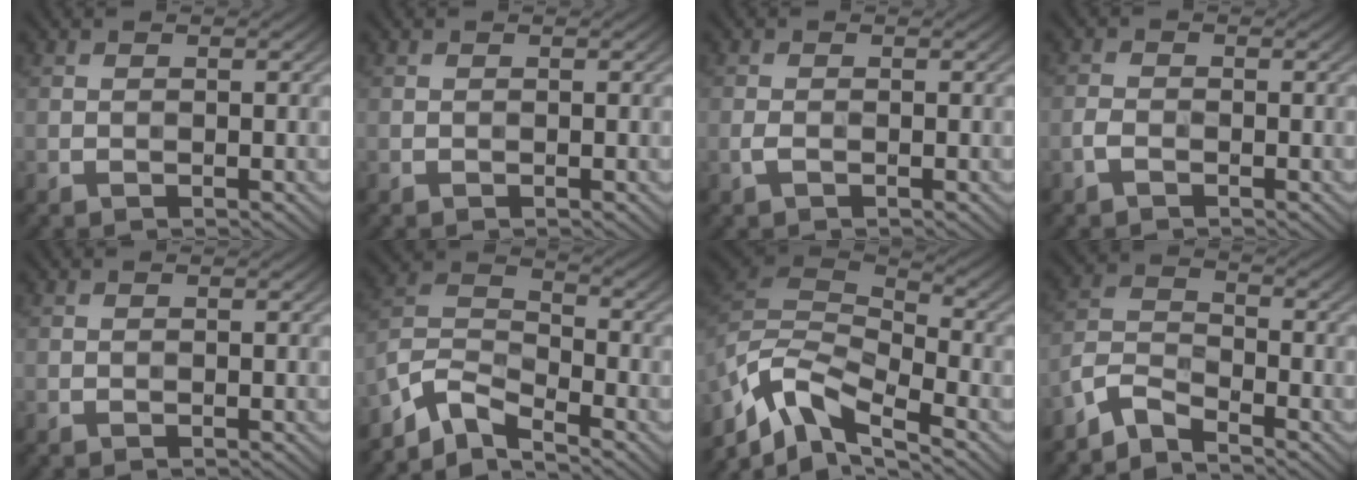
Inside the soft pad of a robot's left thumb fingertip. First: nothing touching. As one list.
[{"total": 0.0}, {"total": 1.1, "force": [-0.5, 0.5, 0.9], "torque": [-0.026, 0.000, -0.013]}, {"total": 1.6, "force": [-1.0, 0.8, 0.9], "torque": [-0.020, 0.001, -0.024]}, {"total": 0.0}, {"total": 7.2, "force": [-6.0, 2.1, 3.4], "torque": [-0.071, -0.005, -0.139]}, {"total": 10.8, "force": [-6.7, 4.2, 7.4], "torque": [-0.161, -0.006, -0.140]}, {"total": 4.8, "force": [-4.2, 1.2, 2.0], "torque": [-0.049, -0.003, -0.102]}]